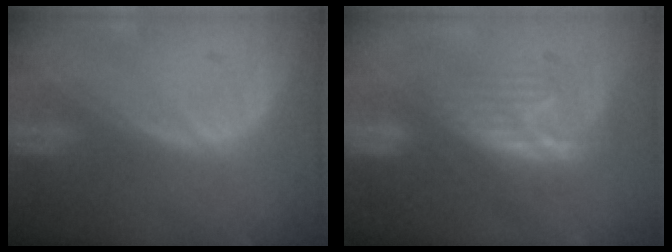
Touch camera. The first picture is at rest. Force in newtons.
{"total": 8.6, "press": 7.3, "slide": 4.6}